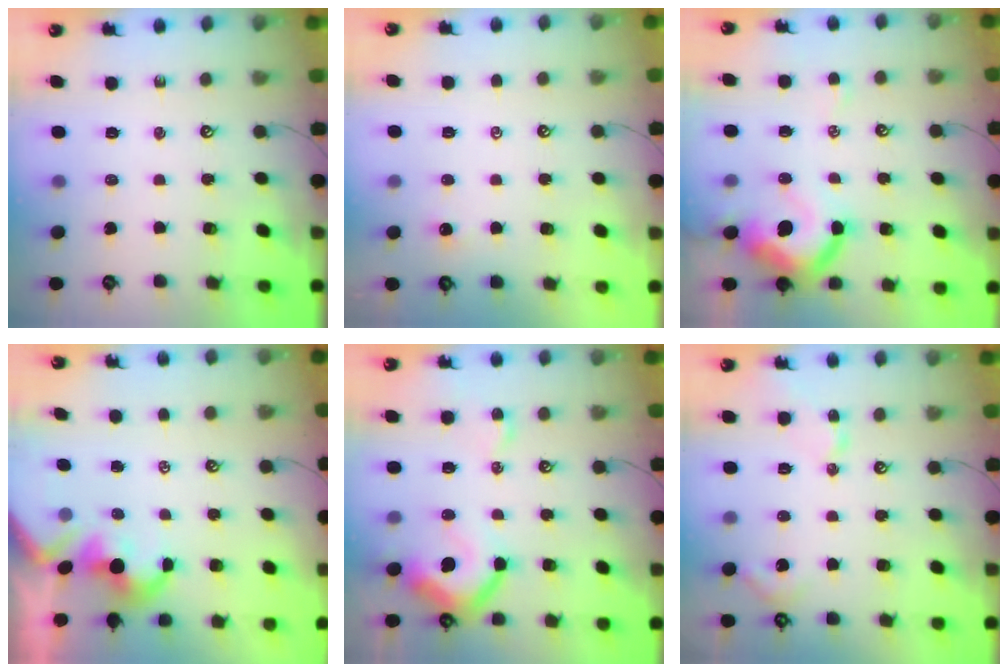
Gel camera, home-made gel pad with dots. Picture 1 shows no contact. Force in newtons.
{"total": 1.5, "press": 1.4, "slide": 0.4}
{"total": 12.5, "press": 12.3, "slide": 1.9}
{"total": 1.7, "press": 1.4, "slide": 1.0}
{"total": 12.3, "press": 12.2, "slide": 1.3}
{"total": 5.2, "press": 5.2, "slide": 0.4}